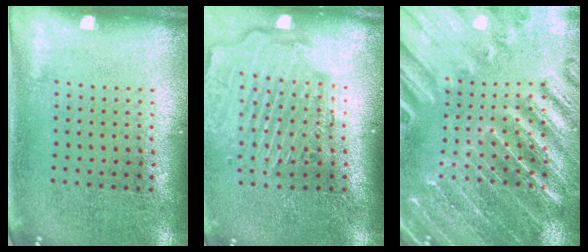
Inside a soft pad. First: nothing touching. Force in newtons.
{"total": 2.7, "press": 2.2, "slide": 1.5}
{"total": 3.6, "press": 3.5, "slide": 1.0}